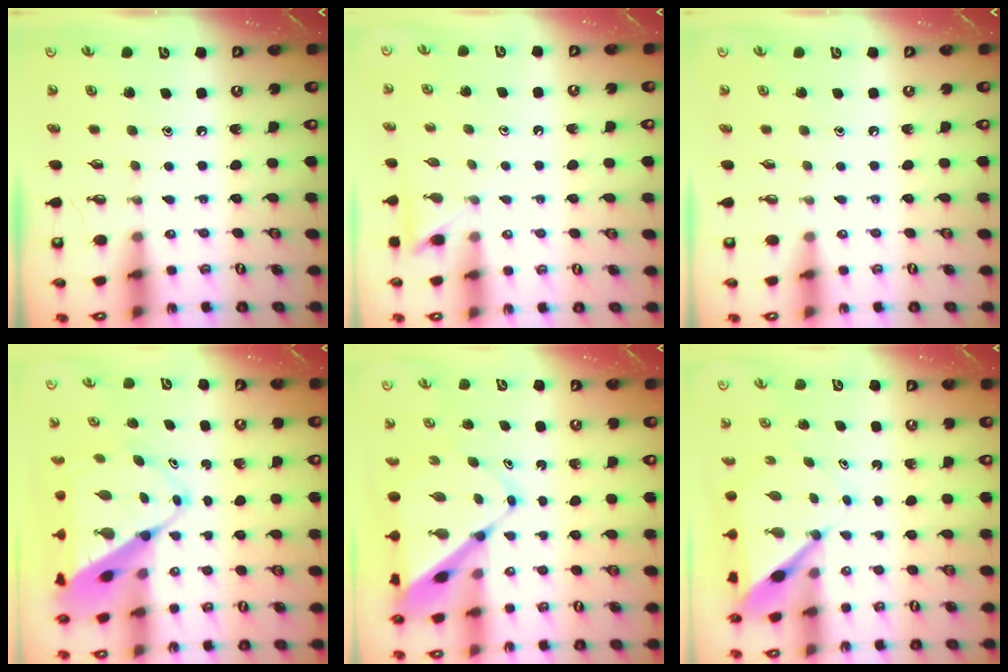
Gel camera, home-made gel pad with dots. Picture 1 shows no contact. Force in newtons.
{"total": 5.1, "press": 5.1, "slide": 0.7}
{"total": 0.0}
{"total": 11.7, "press": 11.6, "slide": 0.9}
{"total": 9.2, "press": 9.2, "slide": 0.9}
{"total": 6.3, "press": 6.3, "slide": 0.6}